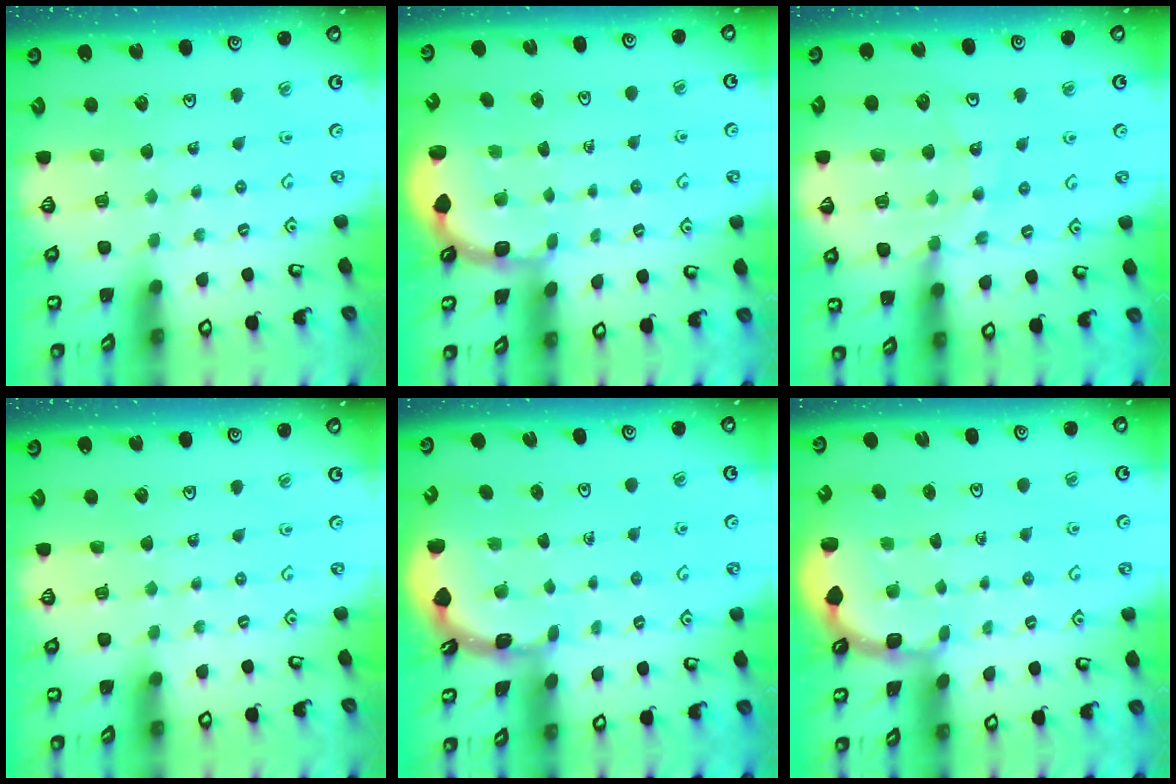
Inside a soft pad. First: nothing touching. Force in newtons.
{"total": 1.8, "press": 1.5, "slide": 1.1}
{"total": 12.3, "press": 12.2, "slide": 1.7}
{"total": 0.0}
{"total": 1.6, "press": 1.6, "slide": 0.1}
{"total": 1.8, "press": 1.5, "slide": 1.1}